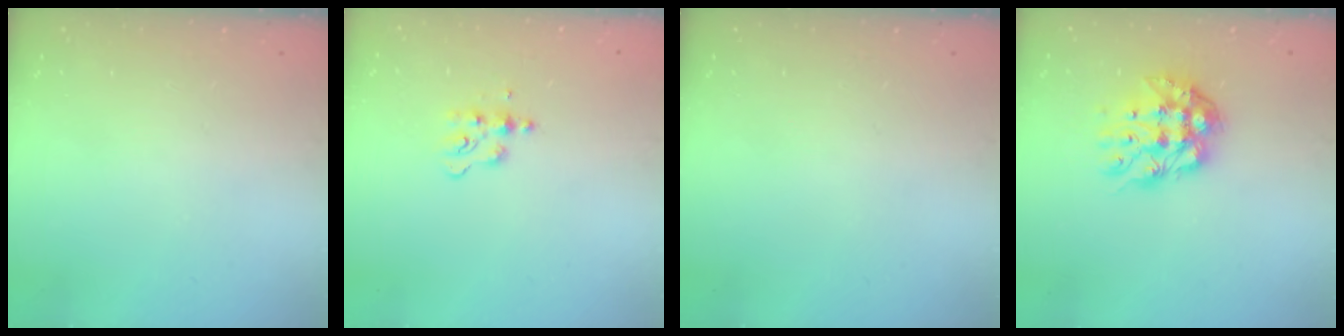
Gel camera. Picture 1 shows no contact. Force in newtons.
{"total": 5.1, "press": 5.0, "slide": 0.6}
{"total": 0.0}
{"total": 11.4, "press": 11.3, "slide": 1.1}